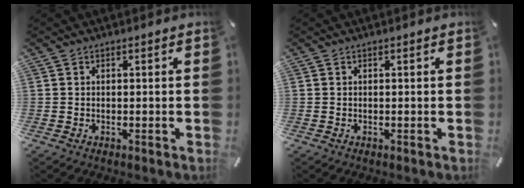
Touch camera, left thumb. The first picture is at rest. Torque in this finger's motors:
{"motor_torque": [0.00, 0.00, 0.00, 0.00, 0.00]}